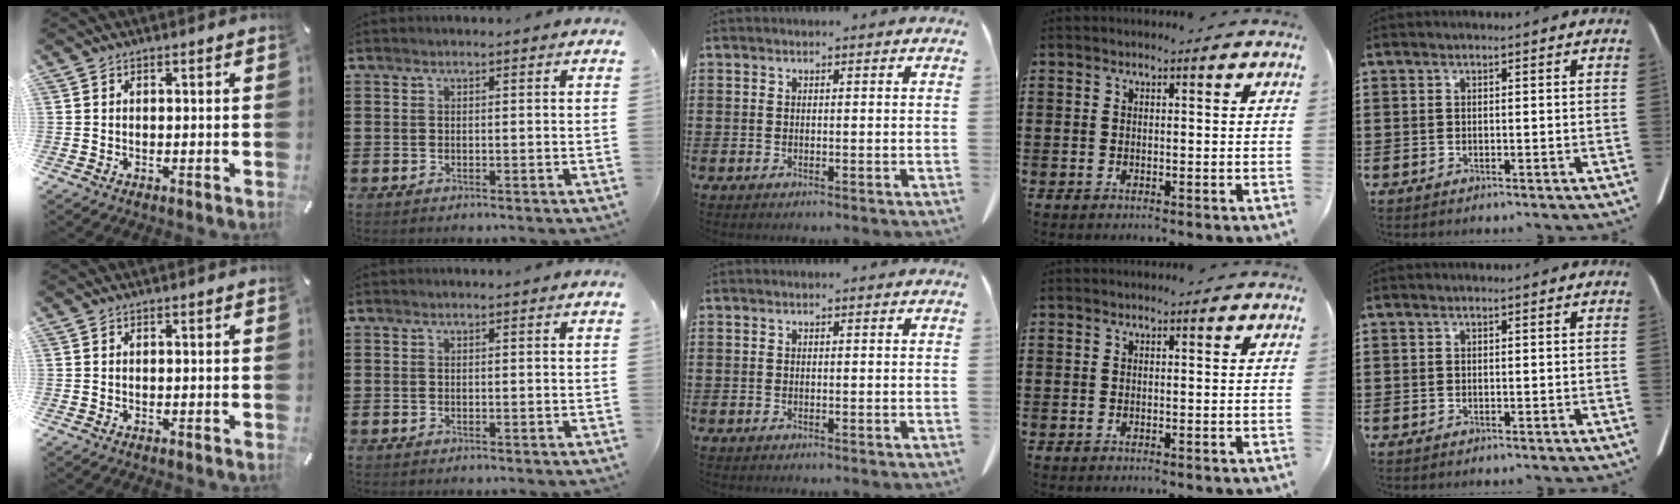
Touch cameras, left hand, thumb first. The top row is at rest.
{}